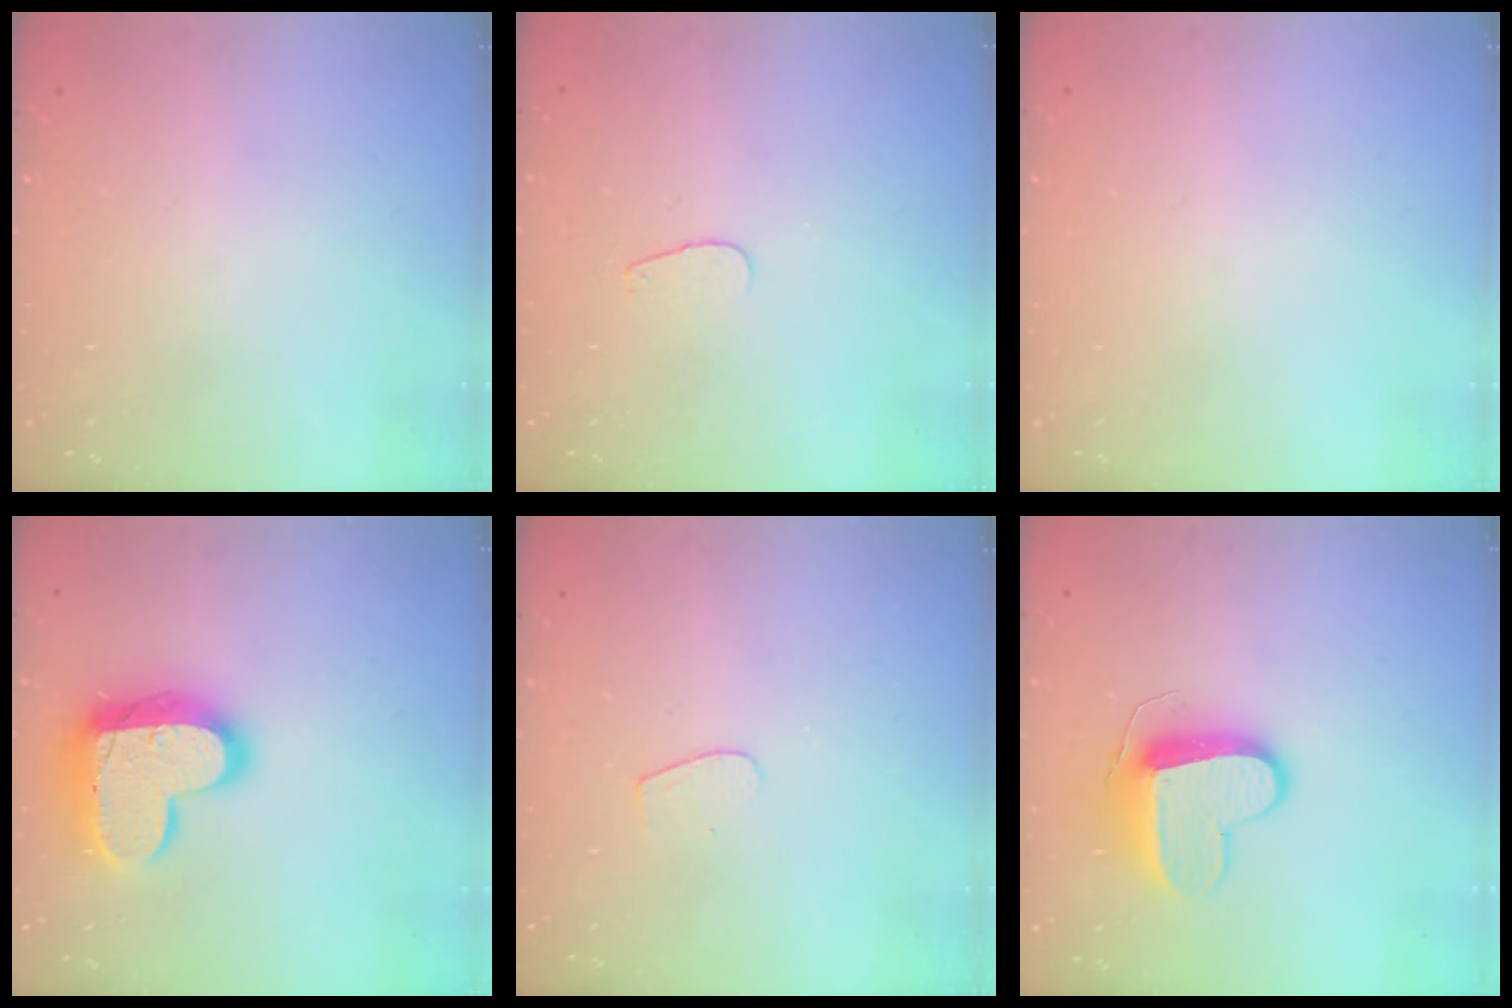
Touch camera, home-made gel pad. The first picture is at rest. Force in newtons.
{"total": 2.8, "press": 2.8, "slide": 0.2}
{"total": 0.0}
{"total": 18.5, "press": 18.5, "slide": 1.4}
{"total": 4.0, "press": 4.0, "slide": 0.4}
{"total": 10.3, "press": 10.2, "slide": 0.5}